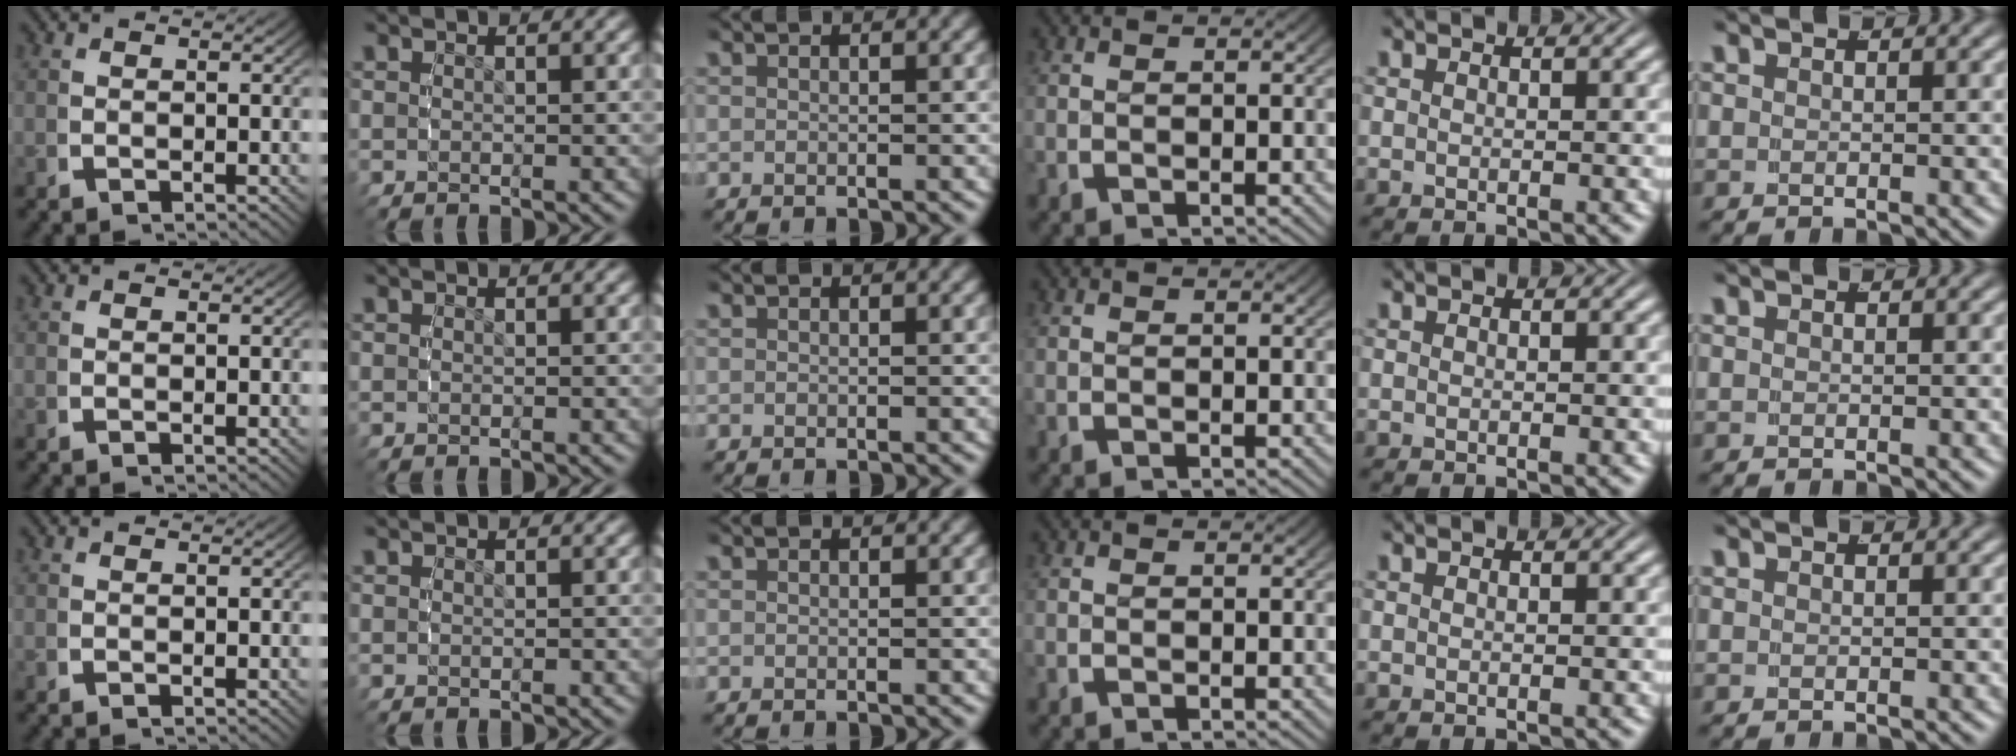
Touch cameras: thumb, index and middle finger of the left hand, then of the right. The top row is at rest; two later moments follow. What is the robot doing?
{"motion": "grasp_and_lifting", "object": "camera"}